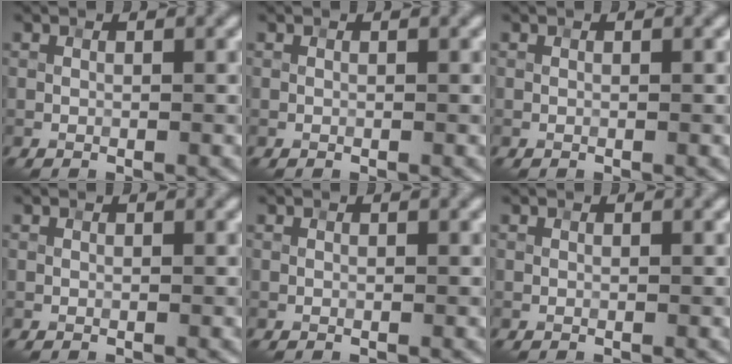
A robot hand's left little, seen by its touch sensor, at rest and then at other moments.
{"total": 0.0}
{"total": 0.0}
{"total": 0.0}
{"total": 0.0}
{"total": 0.0}